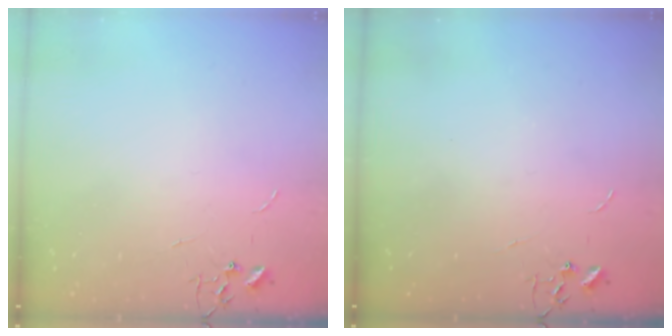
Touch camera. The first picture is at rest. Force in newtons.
{"total": 0.0}